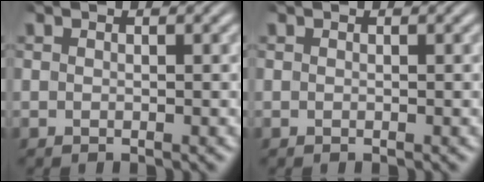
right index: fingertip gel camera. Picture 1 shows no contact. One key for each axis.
{"total": 0.0}